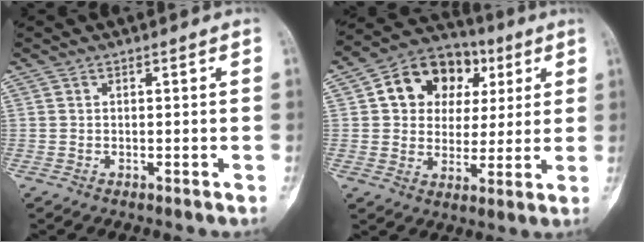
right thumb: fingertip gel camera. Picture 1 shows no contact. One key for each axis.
{"total": 15.0, "fx": 4.7, "fy": 11.9, "fz": 7.9, "tx": -0.078, "ty": 0.008, "tz": 0.071}